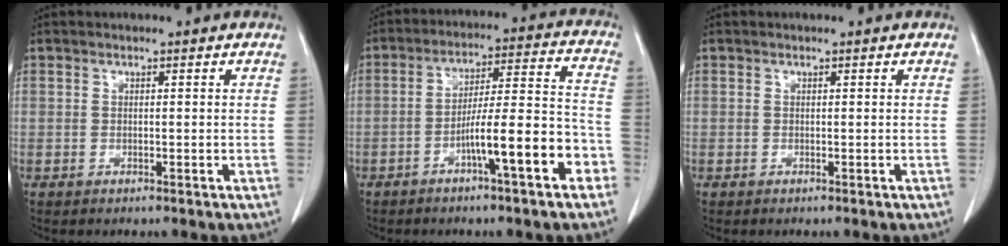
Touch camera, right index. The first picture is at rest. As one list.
[{"total": 12.0, "force": [-5.4, 1.0, 10.7], "torque": [-0.166, 0.023, -0.083]}, {"total": 0.0}]